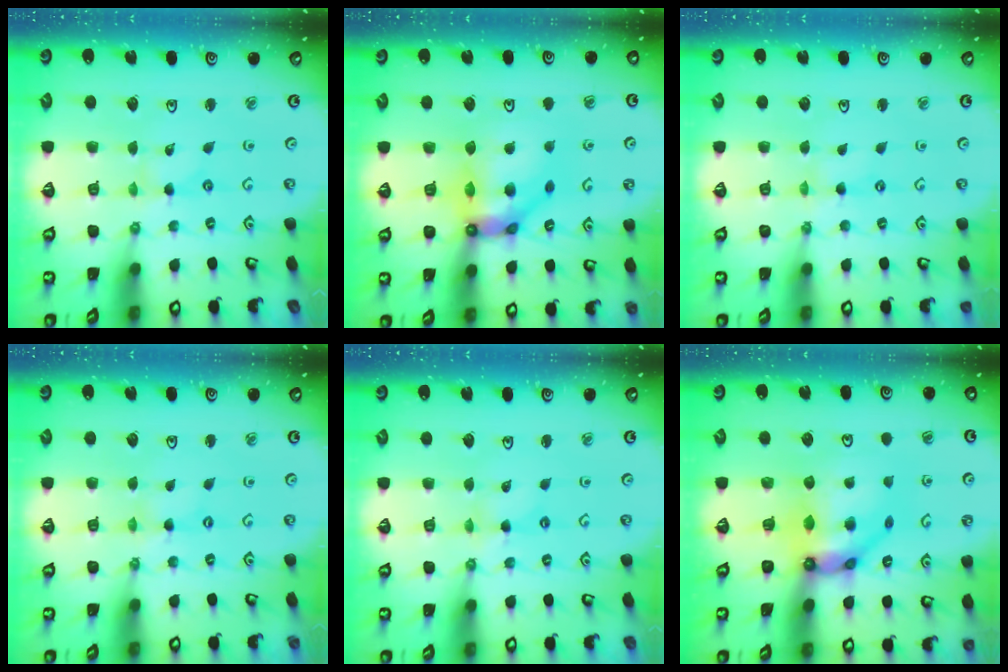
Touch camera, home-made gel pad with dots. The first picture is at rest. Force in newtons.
{"total": 12.8, "press": 12.6, "slide": 2.2}
{"total": 0.0}
{"total": 0.0}
{"total": 1.5, "press": 1.5, "slide": 0.1}
{"total": 11.1, "press": 11.0, "slide": 1.4}